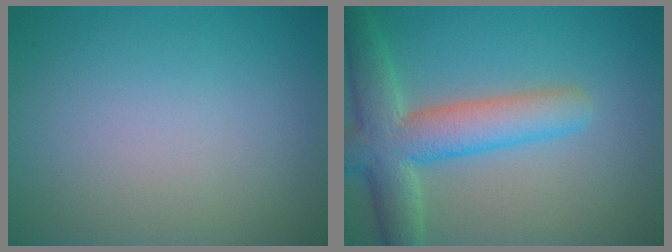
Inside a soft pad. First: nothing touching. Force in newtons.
{"total": 6.8, "press": 6.8, "slide": 0.3}